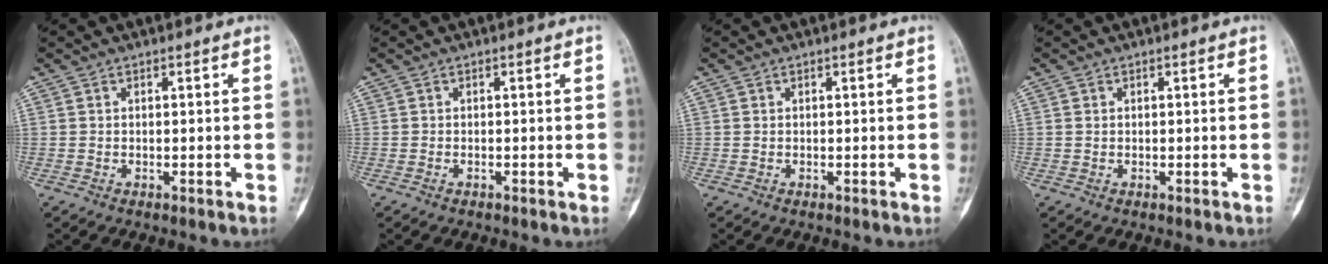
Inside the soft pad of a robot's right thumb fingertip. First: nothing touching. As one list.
[{"total": 0.0}, {"total": 0.0}, {"total": 0.5, "force": [0.2, 0.3, 0.3], "torque": [-0.007, 0.001, 0.004]}]